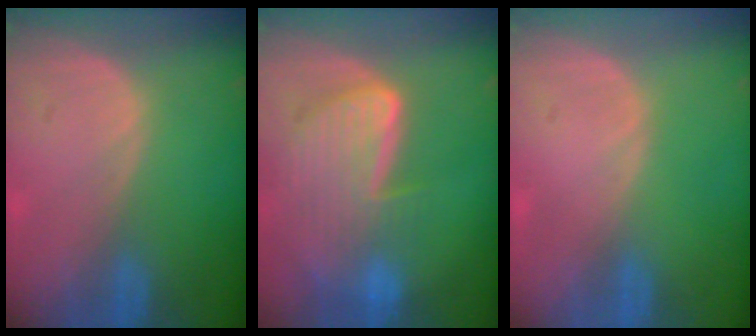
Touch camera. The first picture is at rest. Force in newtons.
{"total": 9.2, "press": 8.0, "slide": 4.7}
{"total": 0.0}